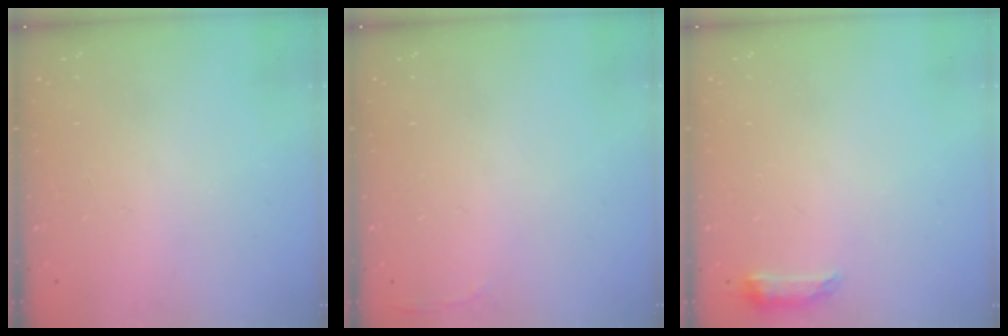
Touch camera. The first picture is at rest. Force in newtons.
{"total": 2.8, "press": 2.6, "slide": 0.9}
{"total": 6.5, "press": 6.4, "slide": 1.0}